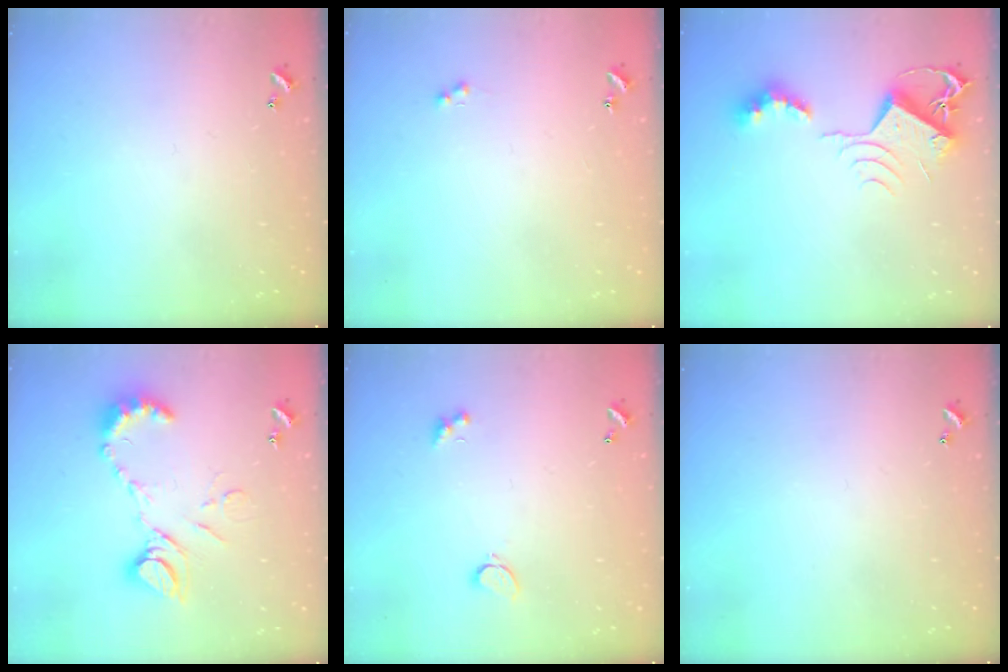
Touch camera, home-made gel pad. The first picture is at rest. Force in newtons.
{"total": 1.0, "press": 0.9, "slide": 0.5}
{"total": 12.8, "press": 12.8, "slide": 1.0}
{"total": 13.0, "press": 13.0, "slide": 1.3}
{"total": 2.3, "press": 2.3, "slide": 0.6}
{"total": 0.0}